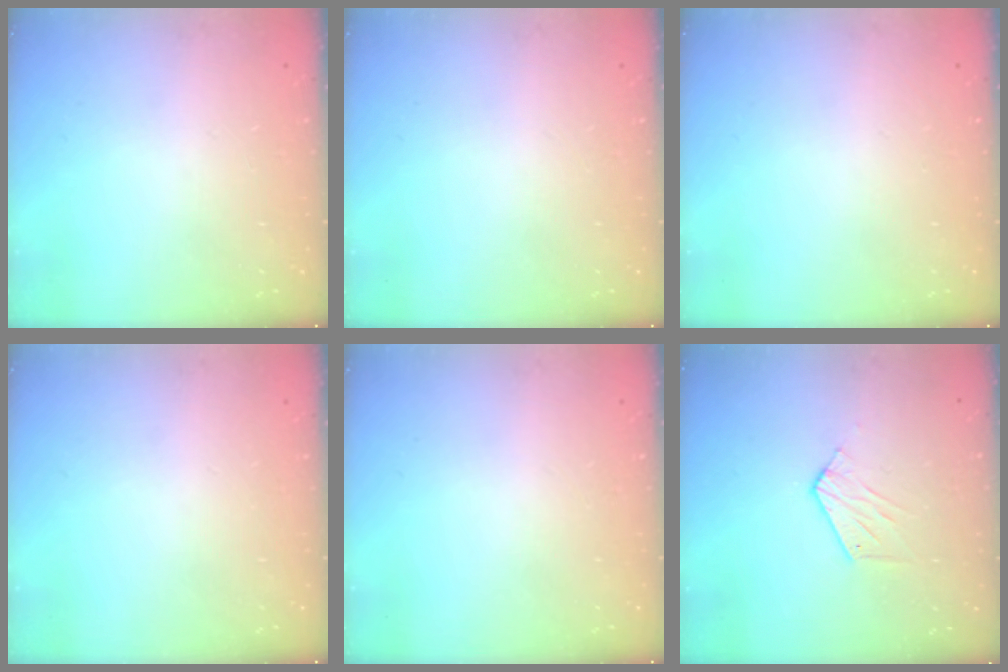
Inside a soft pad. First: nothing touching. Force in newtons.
{"total": 0.0}
{"total": 0.0}
{"total": 0.0}
{"total": 0.0}
{"total": 6.3, "press": 6.3, "slide": 0.4}